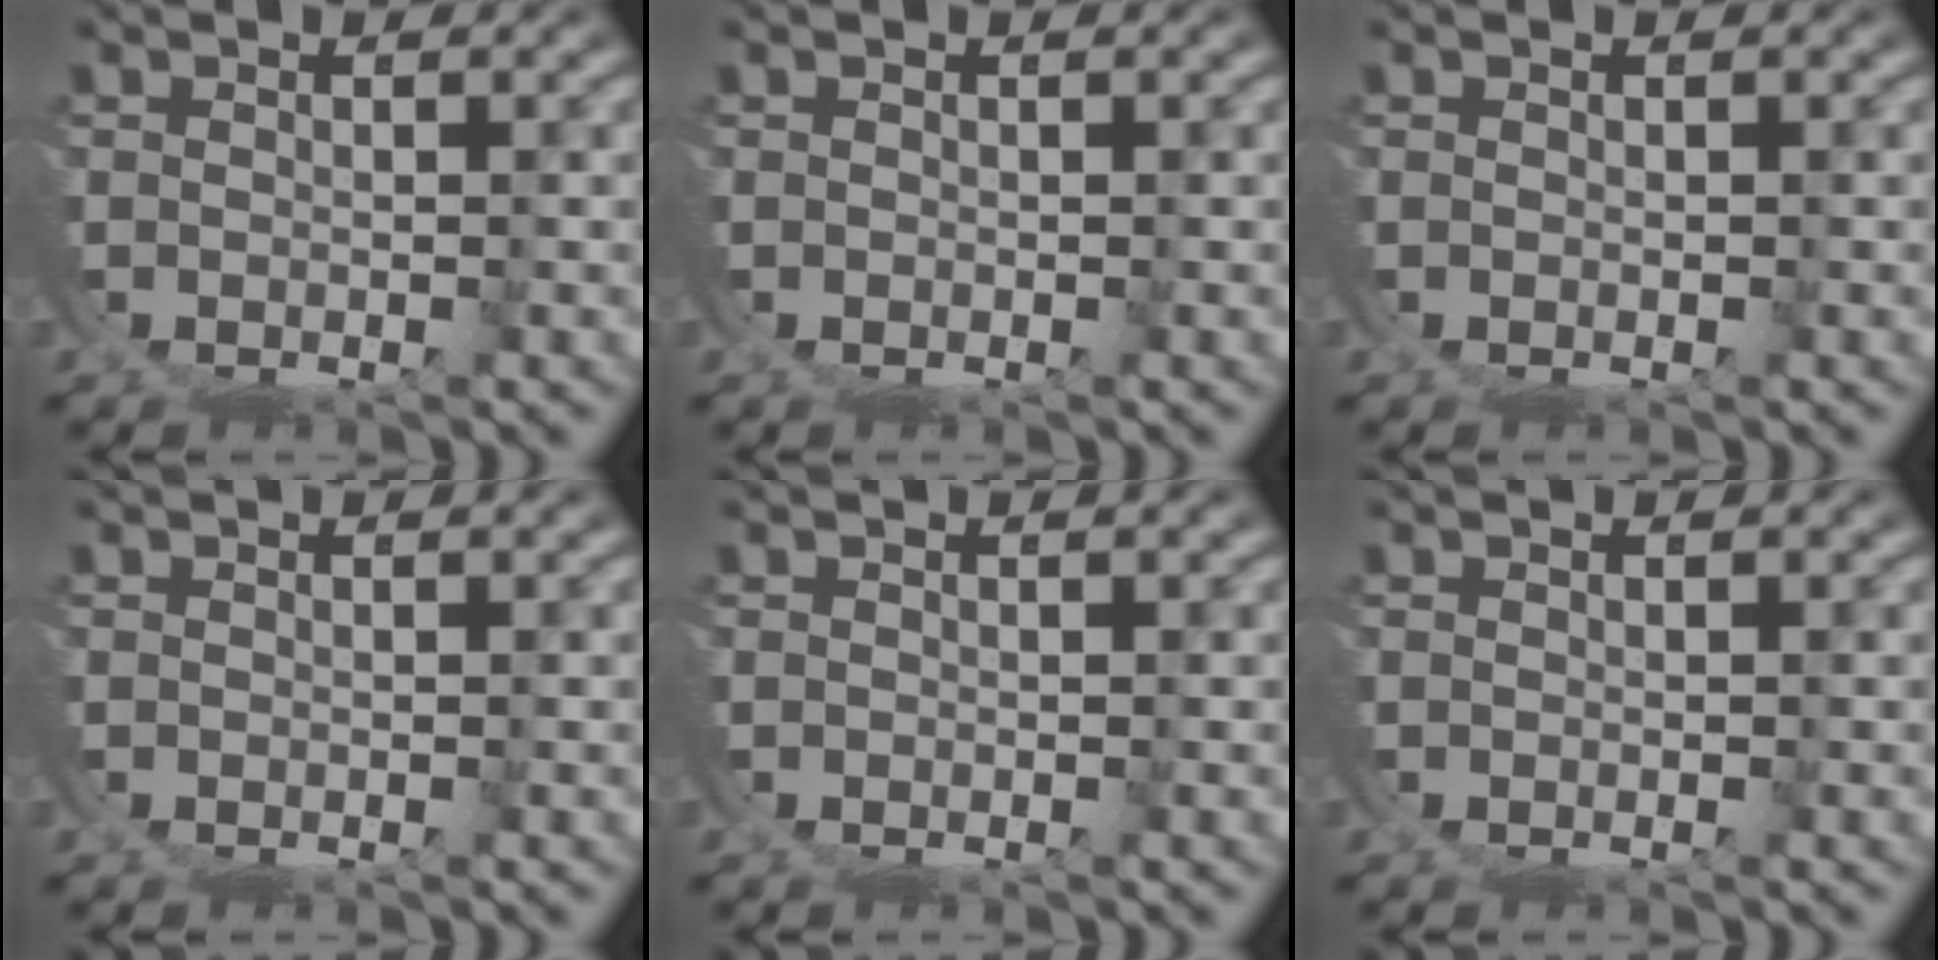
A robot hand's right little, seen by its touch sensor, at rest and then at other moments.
{"total": 0.0}
{"total": 0.0}
{"total": 0.0}
{"total": 0.0}
{"total": 0.0}